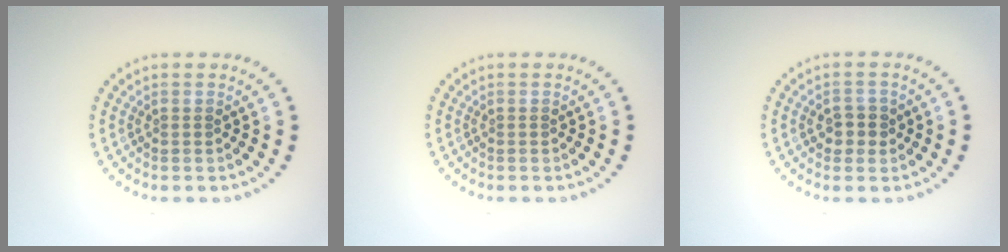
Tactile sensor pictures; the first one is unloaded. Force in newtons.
{"total": 0.0}
{"total": 2.0, "press": 2.0, "slide": 0.4}